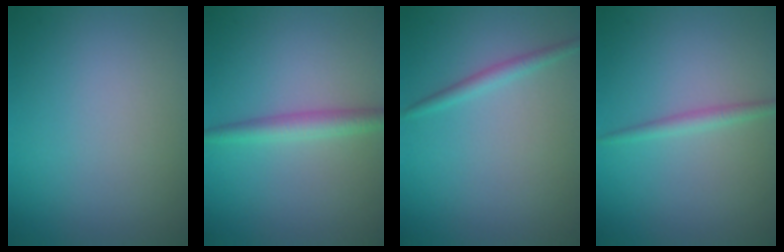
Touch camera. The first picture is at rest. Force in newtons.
{"total": 2.3, "press": 2.3, "slide": 0.0}
{"total": 1.4, "press": 1.4, "slide": 0.1}
{"total": 1.4, "press": 1.4, "slide": 0.1}